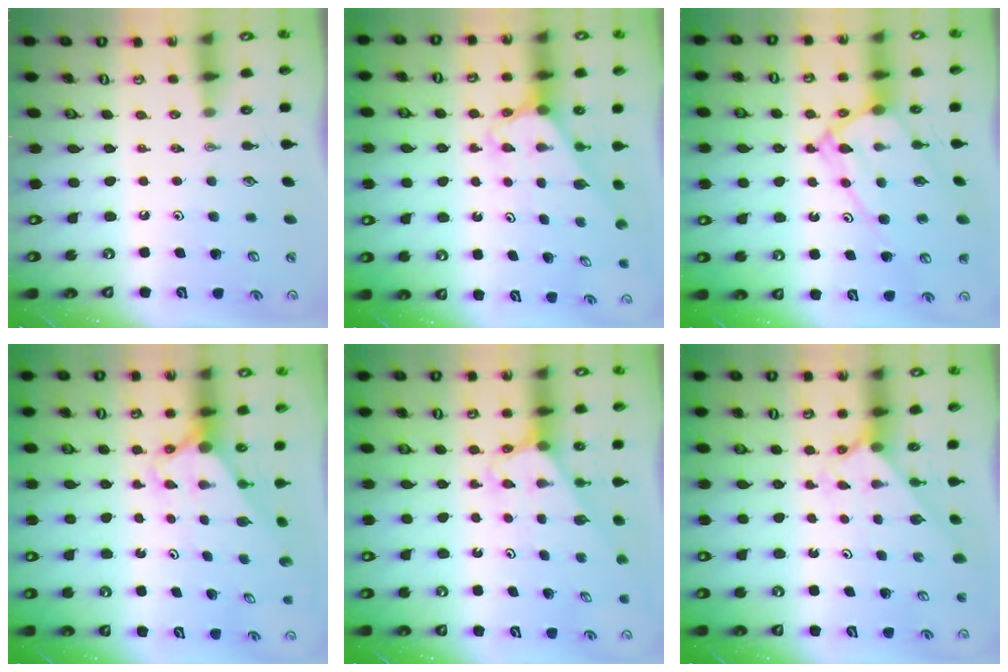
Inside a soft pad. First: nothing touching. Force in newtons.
{"total": 2.6, "press": 2.6, "slide": 0.2}
{"total": 12.7, "press": 12.6, "slide": 1.1}
{"total": 3.0, "press": 3.0, "slide": 0.2}
{"total": 3.0, "press": 3.0, "slide": 0.2}
{"total": 2.3, "press": 2.3, "slide": 0.1}